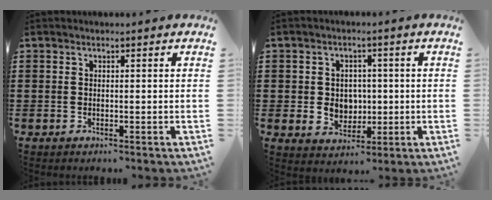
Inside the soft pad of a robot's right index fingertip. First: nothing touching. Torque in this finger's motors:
{"motor_torque": [2.14, 0.00, 0.14, 0.08]}